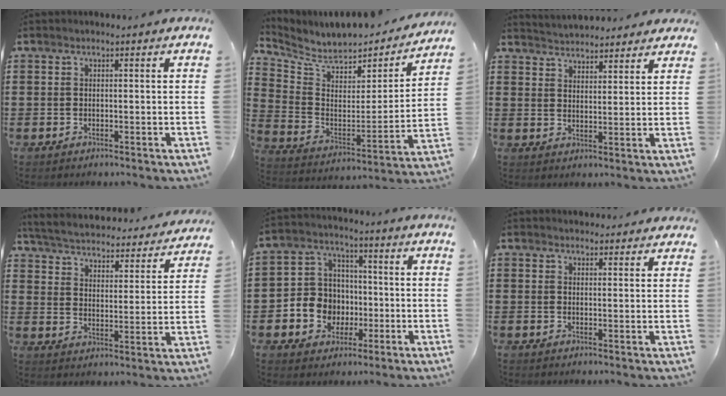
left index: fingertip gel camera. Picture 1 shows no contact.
{"total": 6.2, "force": [5.5, 2.1, 1.9], "torque": [-0.070, -0.045, 0.094]}
{"total": 3.7, "force": [3.6, 0.3, 0.0], "torque": [-0.013, -0.013, 0.067]}
{"total": 3.6, "force": [3.6, -0.1, 0.4], "torque": [-0.030, -0.030, 0.054]}
{"total": 7.9, "force": [-1.7, 7.4, 2.2], "torque": [-0.076, 0.015, -0.026]}
{"total": 1.8, "force": [1.8, 0.4, 0.0], "torque": [-0.004, 0.002, 0.036]}